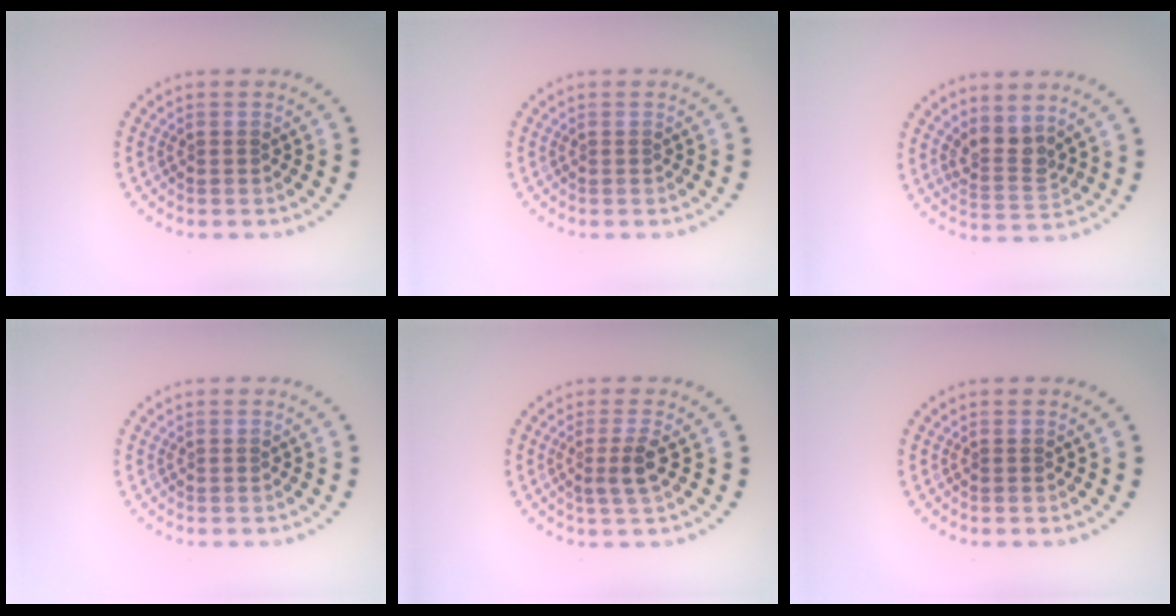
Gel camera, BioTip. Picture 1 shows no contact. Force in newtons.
{"total": 0.0}
{"total": 2.5, "press": 1.9, "slide": 1.7}
{"total": 0.0}
{"total": 2.0, "press": 1.5, "slide": 1.3}
{"total": 0.0}